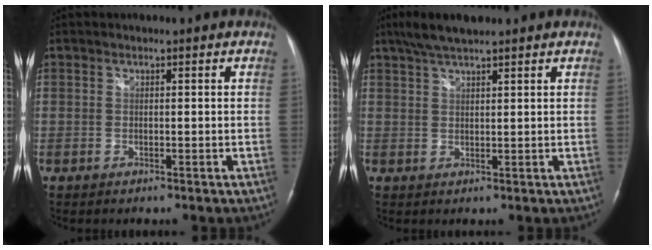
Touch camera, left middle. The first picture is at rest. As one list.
[{"total": 5.3, "force": [4.2, 0.6, 3.2], "torque": [-0.065, 0.018, 0.079]}]